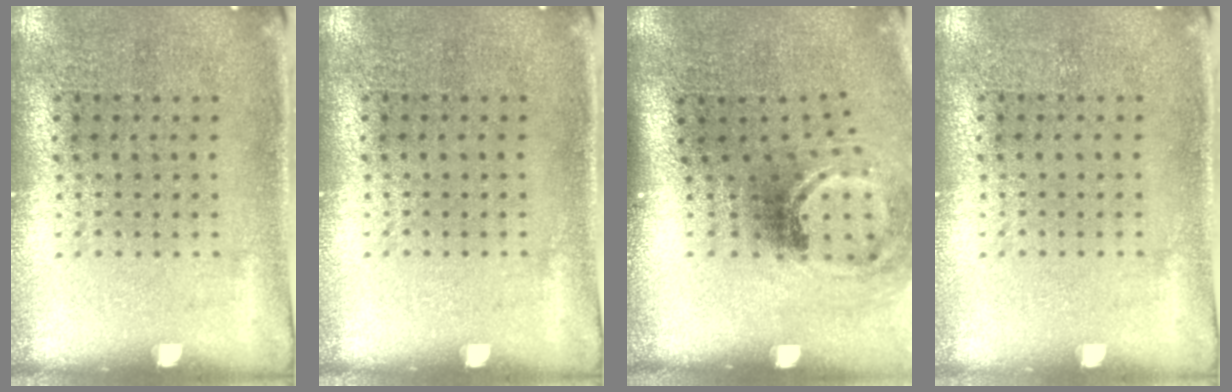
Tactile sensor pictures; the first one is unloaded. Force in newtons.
{"total": 0.0}
{"total": 2.0, "press": 1.3, "slide": 1.6}
{"total": 0.0}